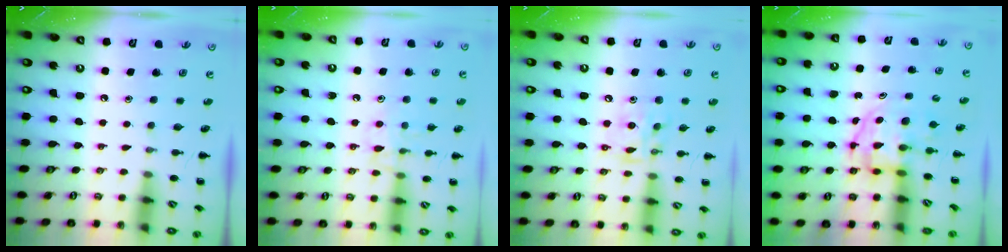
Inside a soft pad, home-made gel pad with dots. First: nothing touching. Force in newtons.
{"total": 8.9, "press": 8.9, "slide": 0.7}
{"total": 11.7, "press": 11.5, "slide": 2.0}
{"total": 3.4, "press": 3.4, "slide": 0.5}